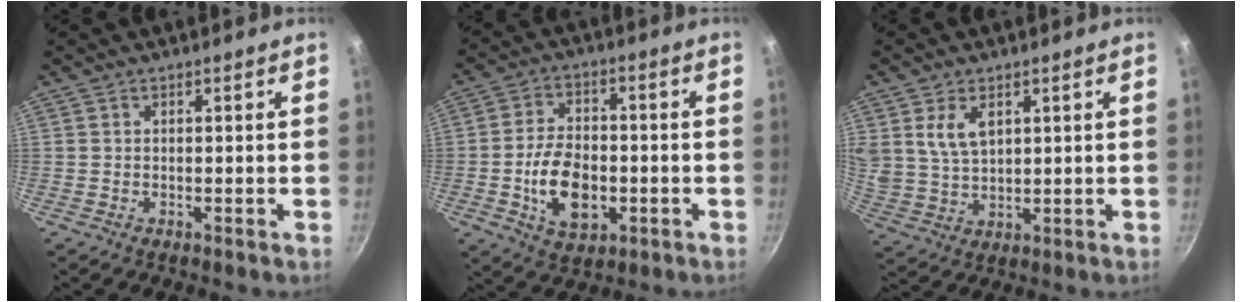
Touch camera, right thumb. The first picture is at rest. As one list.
[{"total": 11.8, "force": [-2.7, 7.4, 8.8], "torque": [-0.137, 0.014, -0.043]}, {"total": 7.1, "force": [2.9, 4.5, 4.7], "torque": [-0.077, -0.017, 0.063]}]